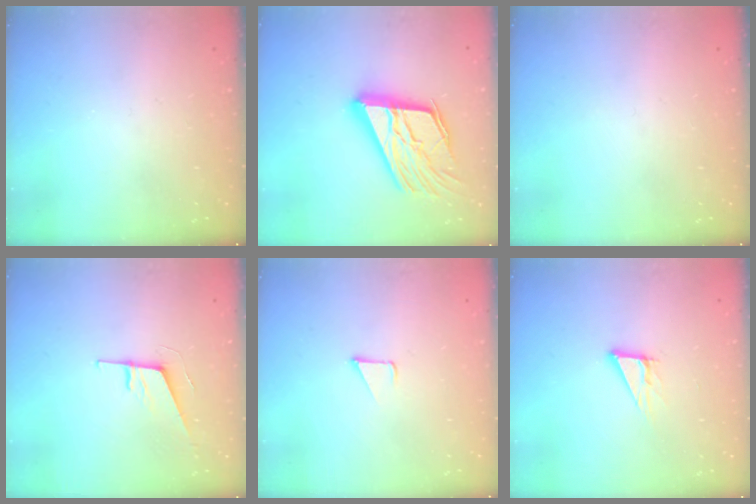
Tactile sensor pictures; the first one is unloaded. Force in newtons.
{"total": 22.6, "press": 22.3, "slide": 3.2}
{"total": 0.0}
{"total": 7.7, "press": 7.4, "slide": 2.3}
{"total": 1.7, "press": 1.7, "slide": 0.1}
{"total": 5.6, "press": 5.6, "slide": 0.3}